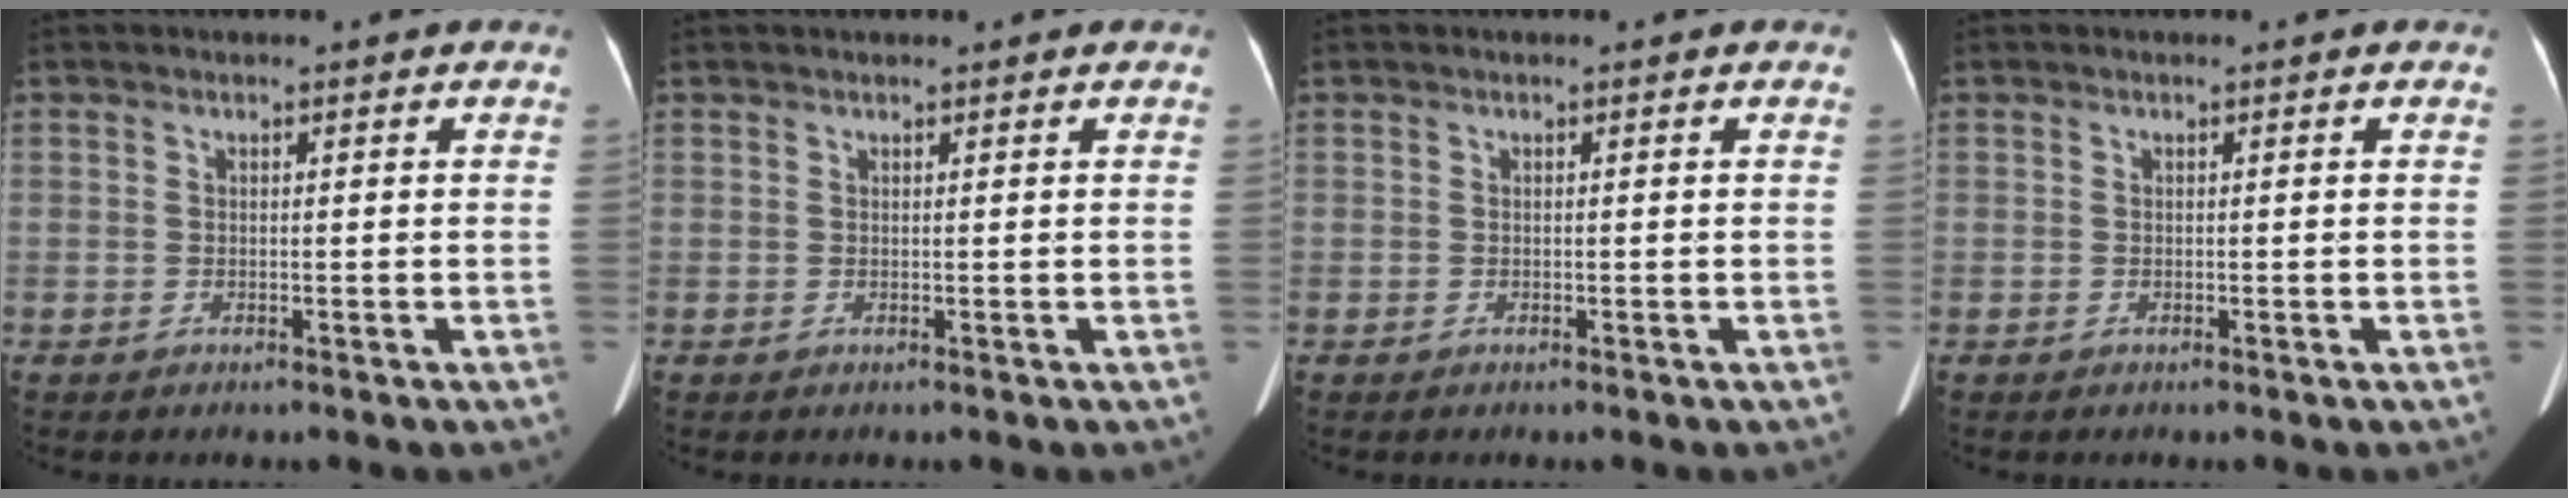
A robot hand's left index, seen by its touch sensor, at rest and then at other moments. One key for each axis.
{"total": 1.6, "fx": 1.4, "fy": 0.3, "fz": 0.7, "tx": -0.006, "ty": 0.024, "tz": 0.020}
{"total": 0.0}
{"total": 0.0}